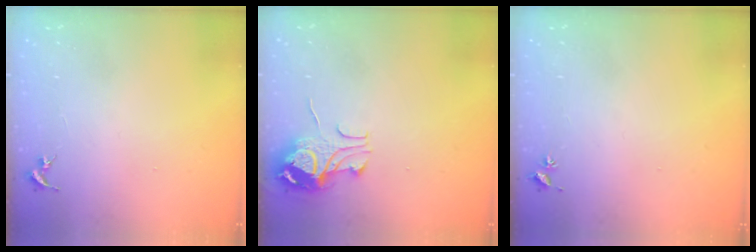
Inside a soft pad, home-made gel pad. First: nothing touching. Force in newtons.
{"total": 9.8, "press": 9.8, "slide": 1.2}
{"total": 2.0, "press": 2.0, "slide": 0.3}